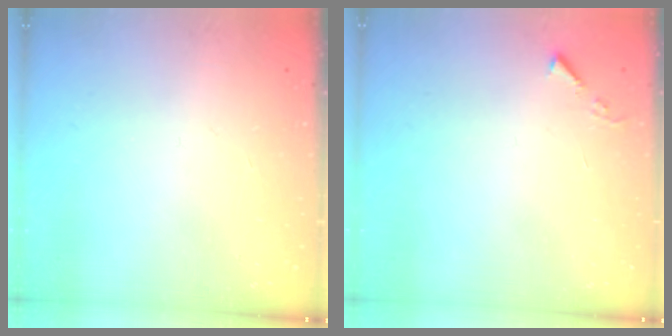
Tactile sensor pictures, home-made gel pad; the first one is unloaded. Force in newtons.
{"total": 3.2, "press": 3.2, "slide": 0.5}